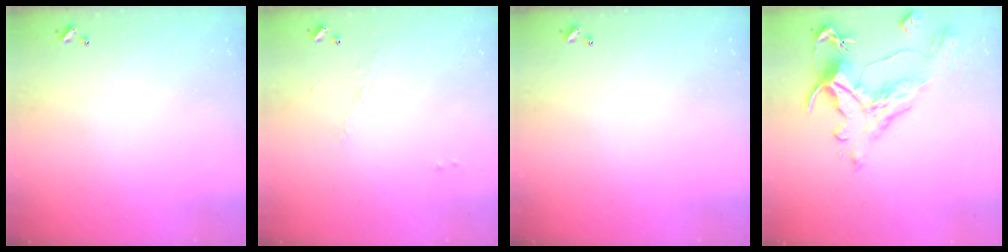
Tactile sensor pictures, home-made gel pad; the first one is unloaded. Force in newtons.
{"total": 4.3, "press": 4.3, "slide": 0.5}
{"total": 0.0}
{"total": 1.6, "press": 0.7, "slide": 1.4}